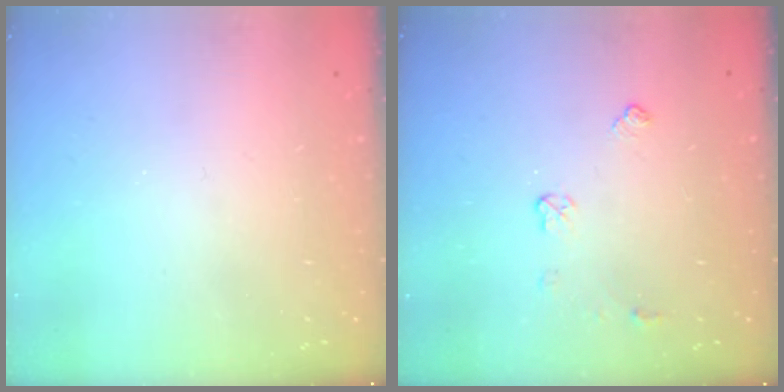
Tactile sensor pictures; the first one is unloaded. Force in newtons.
{"total": 4.6, "press": 4.6, "slide": 0.7}